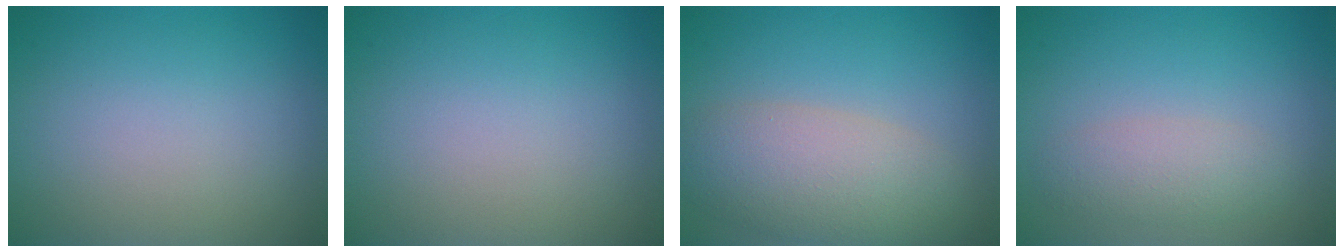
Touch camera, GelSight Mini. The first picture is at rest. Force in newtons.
{"total": 0.0}
{"total": 5.8, "press": 5.8, "slide": 0.6}
{"total": 2.4, "press": 2.4, "slide": 0.2}